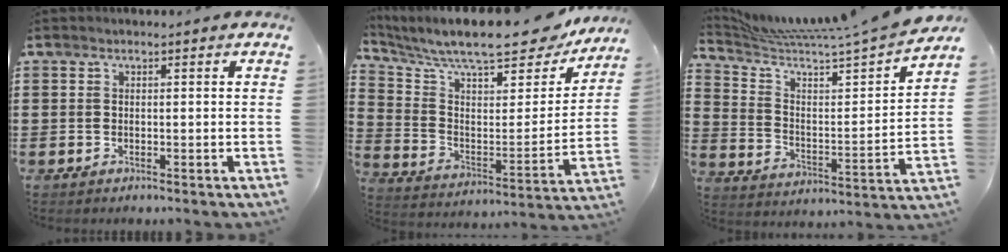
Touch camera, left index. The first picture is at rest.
{"total": 10.8, "force": [9.2, 1.9, 5.5], "torque": [-0.131, -0.068, 0.151]}
{"total": 4.7, "force": [4.3, -0.2, 1.9], "torque": [-0.064, -0.049, 0.064]}